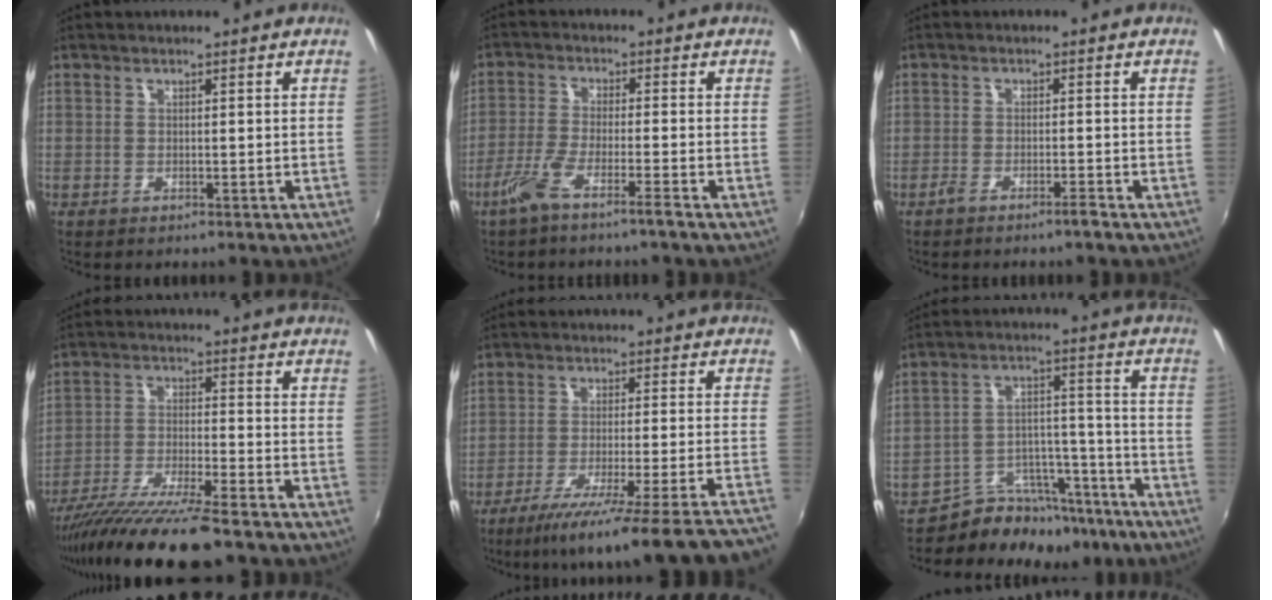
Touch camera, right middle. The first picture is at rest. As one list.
[{"total": 5.6, "force": [-4.0, -0.4, 3.9], "torque": [-0.096, -0.005, -0.081]}, {"total": 2.2, "force": [-1.9, -0.1, 1.1], "torque": [-0.034, 0.000, -0.039]}, {"total": 14.7, "force": [-12.2, 0.0, 8.2], "torque": [-0.167, -0.041, -0.214]}, {"total": 24.8, "force": [-21.7, -3.1, 11.5], "torque": [-0.159, -0.079, -0.319]}, {"total": 13.3, "force": [-11.7, 5.7, 3.0], "torque": [-0.053, 0.038, -0.169]}]